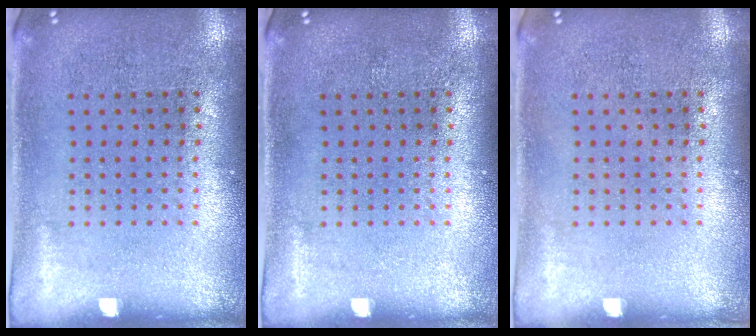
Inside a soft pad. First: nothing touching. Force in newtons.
{"total": 0.0}
{"total": 0.0}